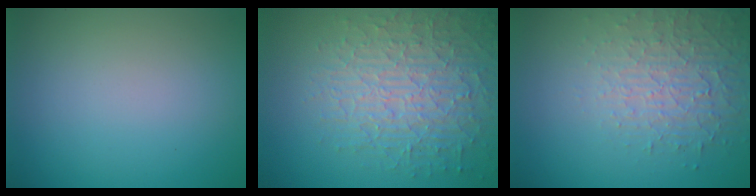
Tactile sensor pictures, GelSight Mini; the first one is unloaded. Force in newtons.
{"total": 7.0, "press": 5.3, "slide": 4.5}
{"total": 4.8, "press": 3.5, "slide": 3.3}